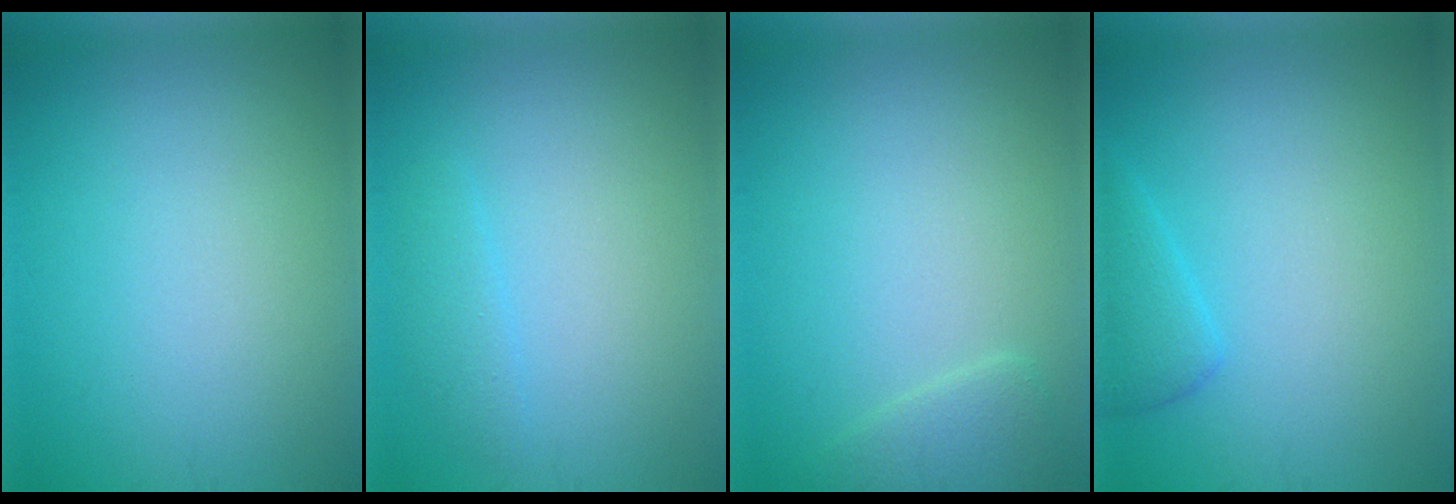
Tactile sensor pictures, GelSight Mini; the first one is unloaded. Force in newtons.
{"total": 1.4, "press": 1.4, "slide": 0.0}
{"total": 1.6, "press": 1.6, "slide": 0.2}
{"total": 2.0, "press": 2.0, "slide": 0.2}